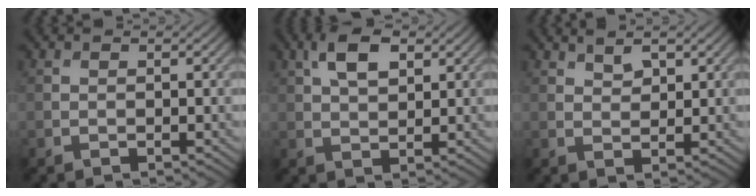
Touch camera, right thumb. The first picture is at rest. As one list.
[{"total": 5.3, "force": [2.4, 2.7, 3.9], "torque": [-0.083, 0.006, 0.043]}, {"total": 2.4, "force": [1.8, 0.9, 1.3], "torque": [-0.022, -0.002, 0.041]}]